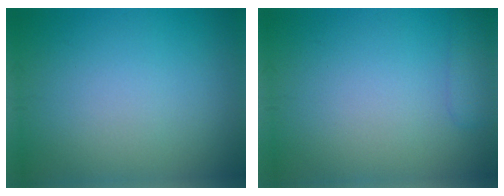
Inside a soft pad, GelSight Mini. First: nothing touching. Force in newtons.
{"total": 1.5, "press": 1.5, "slide": 0.1}